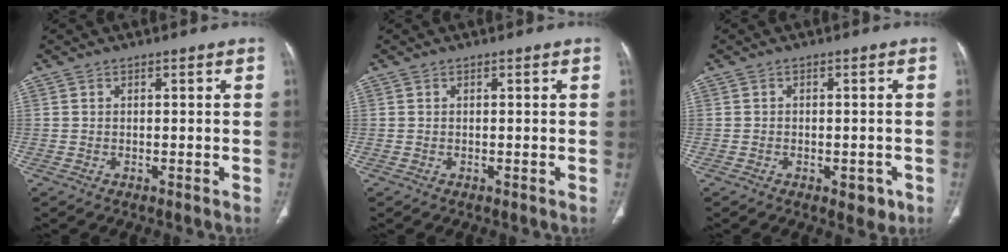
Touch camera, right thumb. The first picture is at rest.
{"total": 0.0}
{"total": 3.4, "force": [-1.4, 2.0, 2.3], "torque": [-0.008, 0.004, -0.014]}